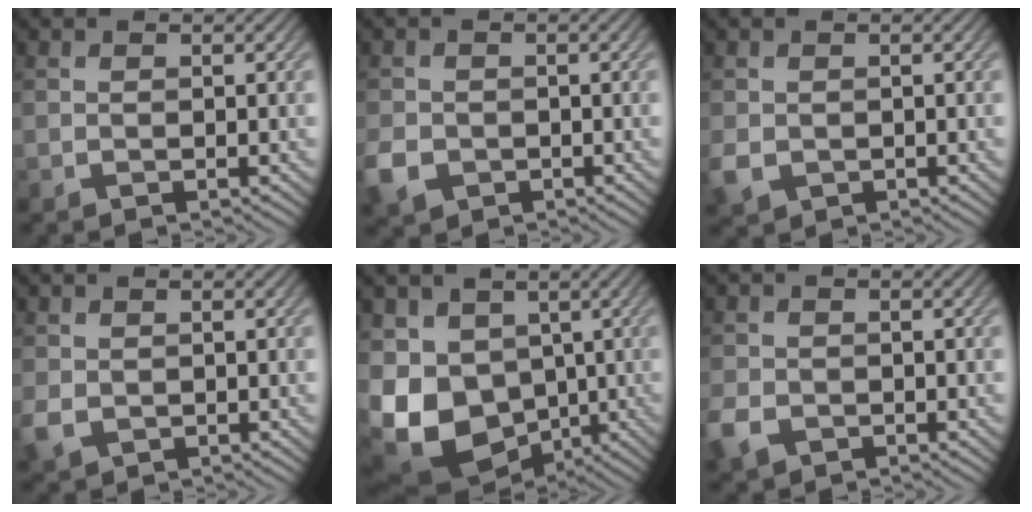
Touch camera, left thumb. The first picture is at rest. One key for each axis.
{"total": 3.9, "fx": -1.6, "fy": 3.0, "fz": 1.8, "tx": -0.049, "ty": -0.009, "tz": -0.039}
{"total": 2.5, "fx": -0.5, "fy": 2.1, "fz": 1.3, "tx": -0.035, "ty": -0.009, "tz": -0.010}
{"total": 2.2, "fx": -0.1, "fy": 1.8, "fz": 1.3, "tx": -0.037, "ty": -0.007, "tz": -0.002}
{"total": 14.8, "fx": -3.0, "fy": 11.5, "fz": 8.8, "tx": -0.219, "ty": -0.032, "tz": -0.028}
{"total": 3.6, "fx": -1.8, "fy": 2.5, "fz": 1.8, "tx": -0.047, "ty": -0.008, "tz": -0.044}